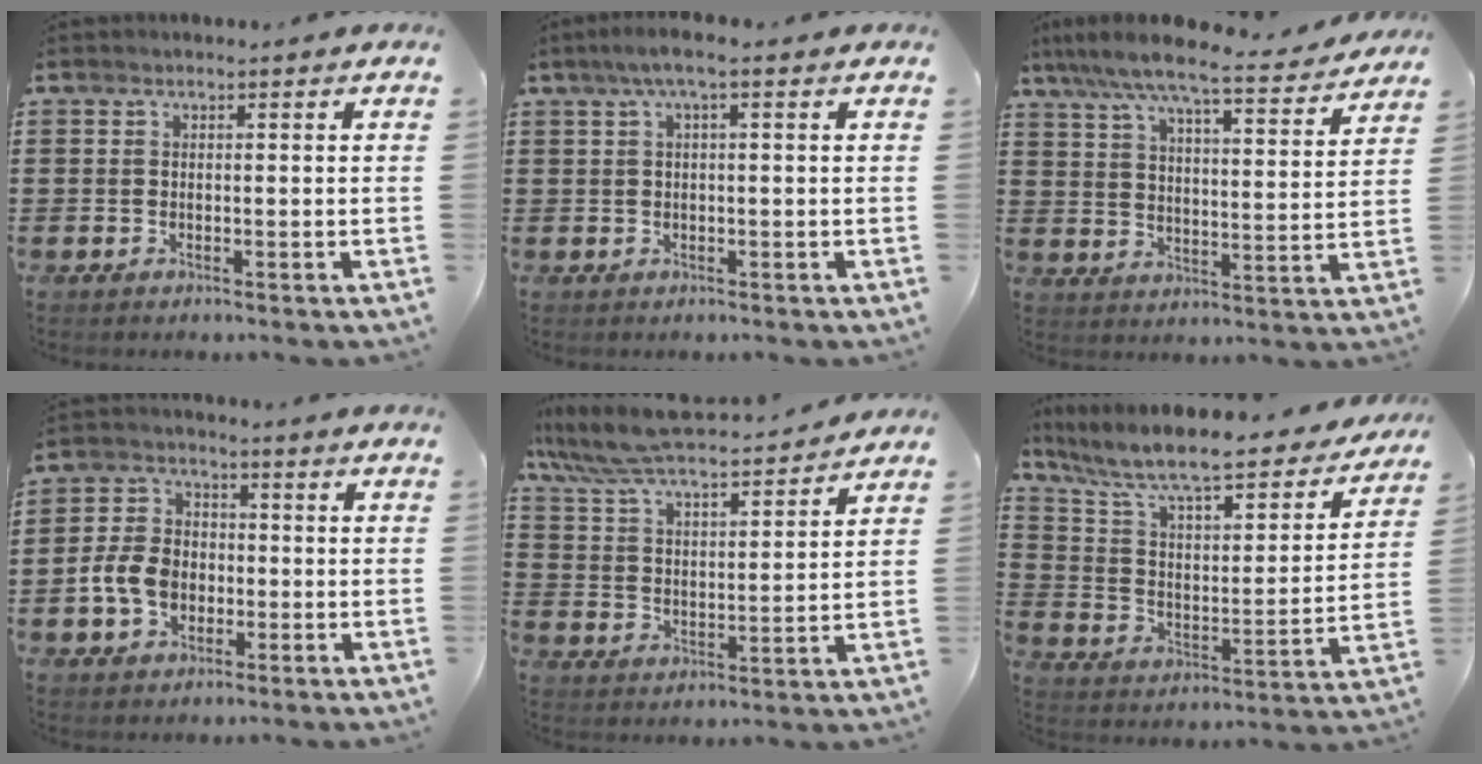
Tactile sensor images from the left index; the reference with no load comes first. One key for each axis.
{"total": 2.6, "fx": 0.6, "fy": 0.2, "fz": 2.6, "tx": -0.047, "ty": 0.002, "tz": 0.010}
{"total": 7.1, "fx": 6.3, "fy": 0.1, "fz": 3.3, "tx": -0.090, "ty": -0.041, "tz": 0.103}
{"total": 7.0, "fx": -1.9, "fy": 5.3, "fz": 4.2, "tx": -0.106, "ty": 0.007, "tz": -0.041}
{"total": 7.0, "fx": 6.5, "fy": 0.1, "fz": 2.5, "tx": -0.077, "ty": -0.043, "tz": 0.107}
{"total": 8.5, "fx": 7.2, "fy": 1.0, "fz": 4.4, "tx": -0.118, "ty": -0.057, "tz": 0.117}